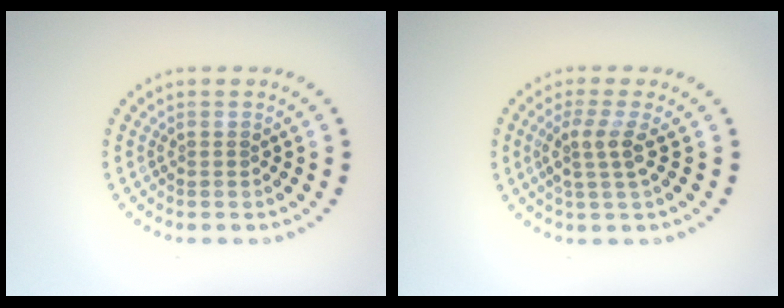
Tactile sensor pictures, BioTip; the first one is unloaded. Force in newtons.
{"total": 2.6, "press": 2.0, "slide": 1.8}